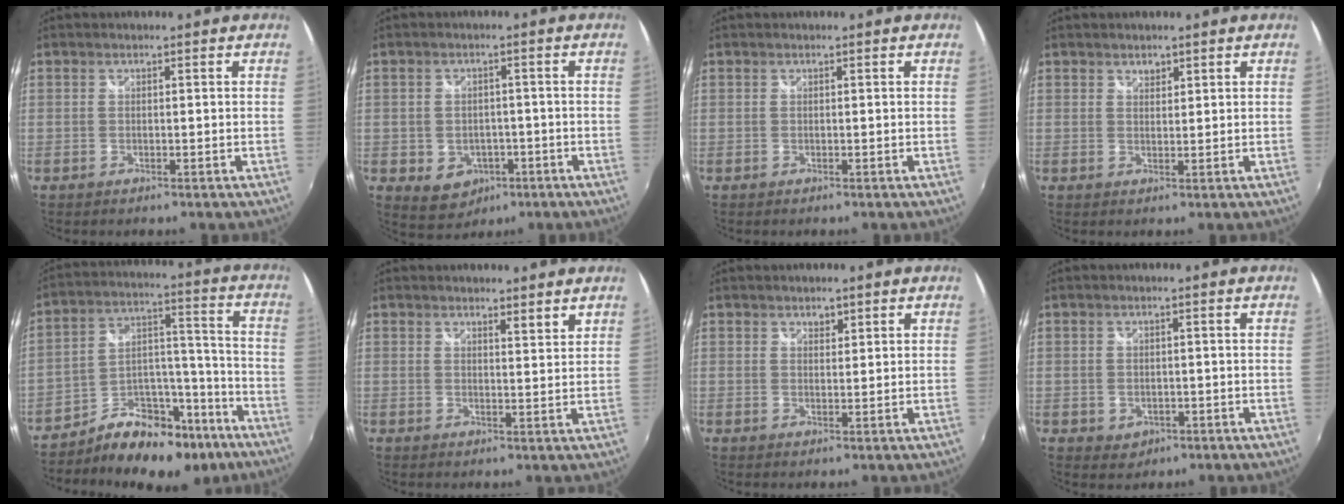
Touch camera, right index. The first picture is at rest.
{"total": 6.9, "force": [-2.7, 5.7, 2.8], "torque": [-0.068, 0.000, -0.023]}
{"total": 0.0}
{"total": 1.4, "force": [1.0, 0.9, 0.4], "torque": [-0.003, 0.001, 0.017]}
{"total": 16.7, "force": [-11.3, 9.1, 8.3], "torque": [-0.146, 0.048, -0.167]}
{"total": 3.1, "force": [2.8, 0.4, 1.2], "torque": [-0.016, -0.002, 0.035]}
{"total": 1.3, "force": [0.9, 0.8, 0.3], "torque": [-0.002, 0.001, 0.015]}
{"total": 3.0, "force": [-0.8, 2.7, 1.2], "torque": [-0.027, -0.004, -0.005]}